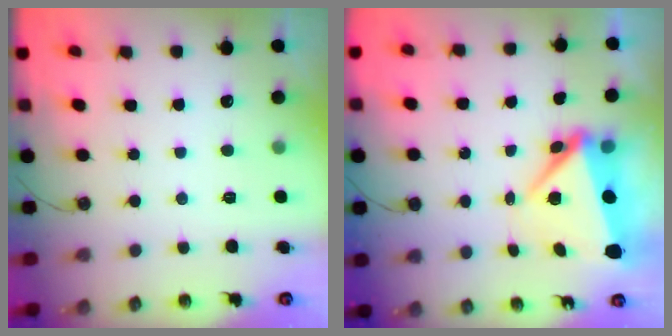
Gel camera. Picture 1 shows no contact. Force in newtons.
{"total": 6.8, "press": 6.6, "slide": 1.3}